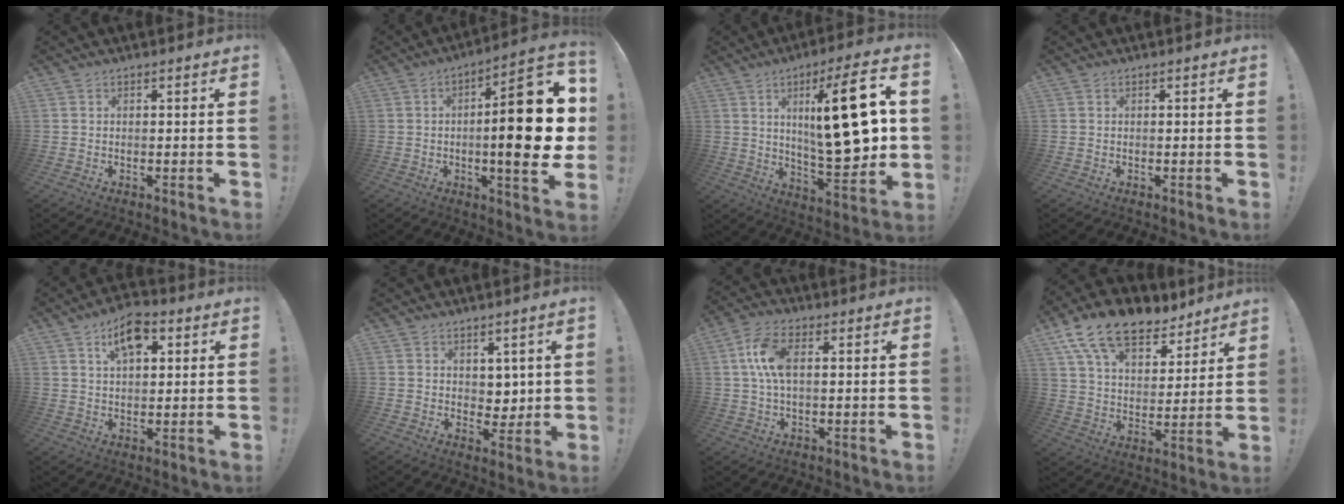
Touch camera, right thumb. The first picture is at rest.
{"total": 22.6, "force": [-0.8, 6.3, 21.7], "torque": [-0.302, 0.006, -0.015]}
{"total": 23.7, "force": [4.6, 6.8, 22.2], "torque": [-0.334, -0.020, 0.063]}
{"total": 0.0}
{"total": 9.5, "force": [4.1, 5.6, 6.5], "torque": [-0.092, -0.002, 0.071]}
{"total": 5.1, "force": [2.8, 4.2, 1.1], "torque": [-0.006, -0.028, 0.054]}
{"total": 9.8, "force": [1.6, 4.8, 8.4], "torque": [-0.168, 0.002, 0.029]}
{"total": 16.4, "force": [11.6, 8.3, 8.2], "torque": [-0.141, -0.080, 0.211]}